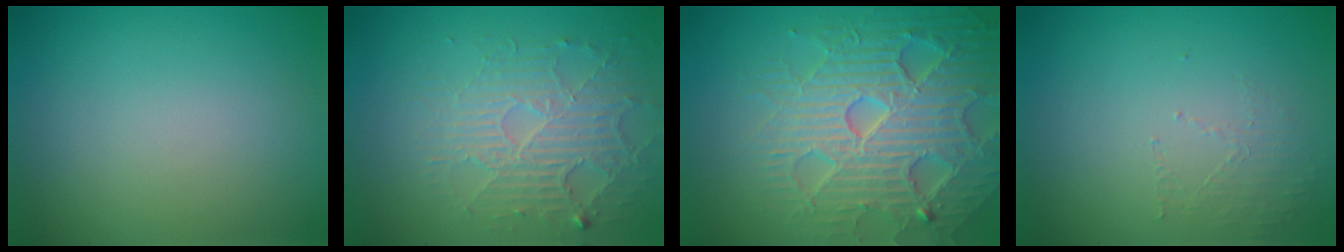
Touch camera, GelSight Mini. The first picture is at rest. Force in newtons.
{"total": 3.9, "press": 3.4, "slide": 1.9}
{"total": 7.5, "press": 7.4, "slide": 1.4}
{"total": 1.4, "press": 0.4, "slide": 1.4}